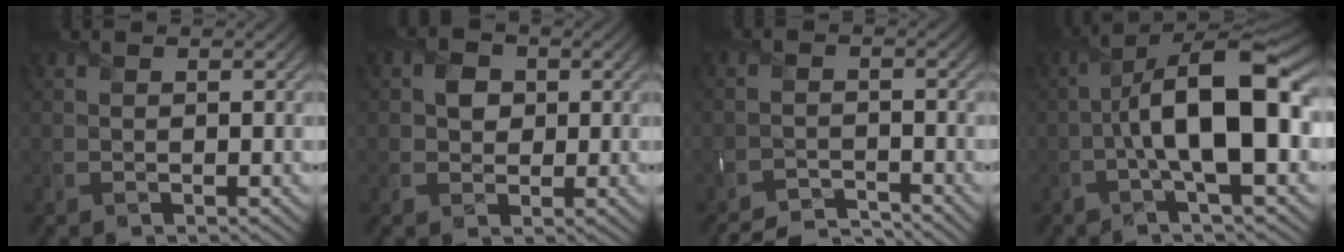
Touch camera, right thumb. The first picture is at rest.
{"total": 2.7, "force": [0.4, 2.5, 1.1], "torque": [-0.023, -0.001, 0.000]}
{"total": 4.6, "force": [-4.4, 0.5, 0.9], "torque": [-0.017, -0.006, -0.081]}
{"total": 13.2, "force": [-1.2, 4.3, 12.4], "torque": [-0.213, 0.011, -0.026]}